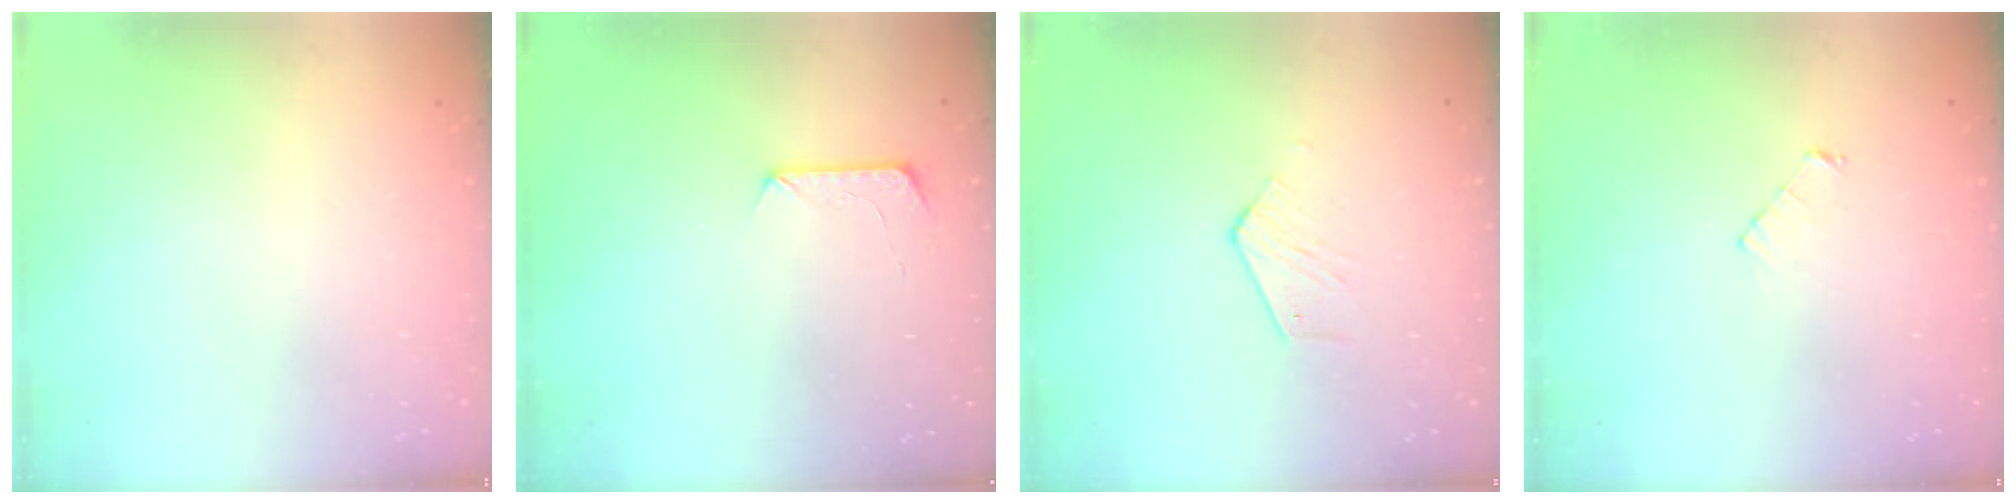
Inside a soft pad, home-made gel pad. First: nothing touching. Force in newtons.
{"total": 8.1, "press": 8.0, "slide": 0.7}
{"total": 3.5, "press": 3.5, "slide": 0.2}
{"total": 3.8, "press": 3.8, "slide": 0.4}